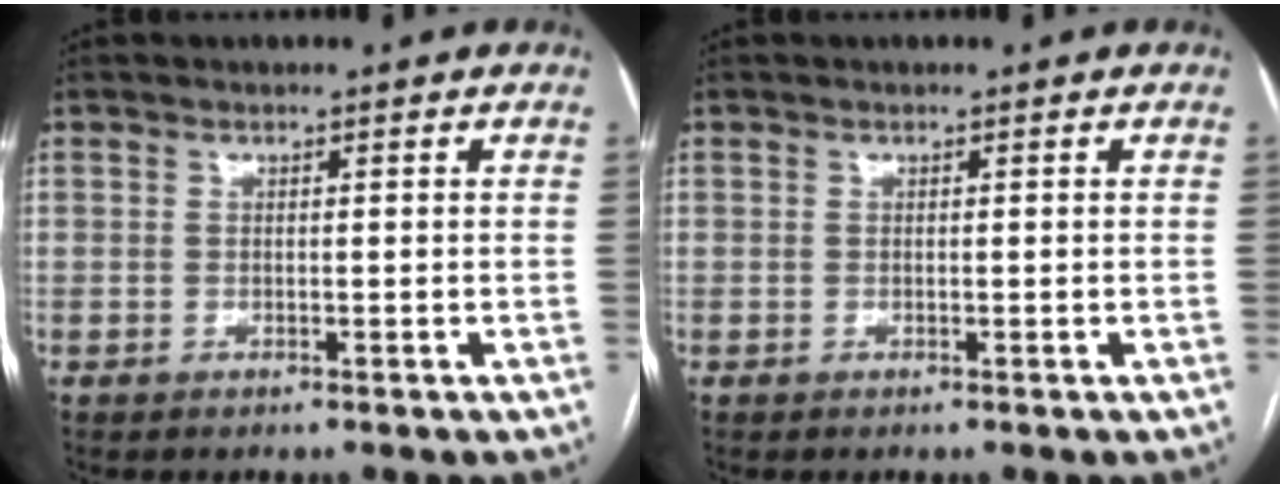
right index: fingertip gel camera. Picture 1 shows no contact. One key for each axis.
{"total": 0.0}